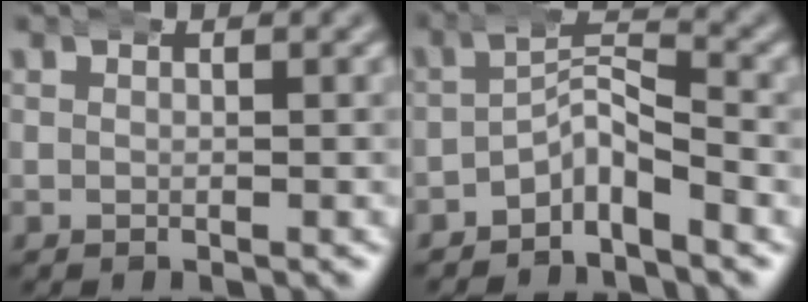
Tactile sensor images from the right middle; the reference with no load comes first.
{"total": 3.7, "force": [-2.2, 1.8, 2.4], "torque": [-0.026, 0.004, -0.045]}